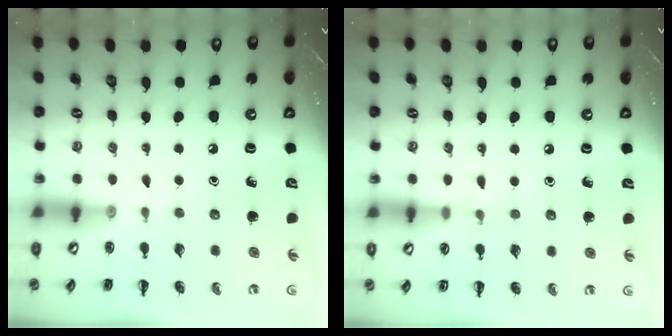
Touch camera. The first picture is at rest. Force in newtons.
{"total": 4.3, "press": 4.1, "slide": 1.5}